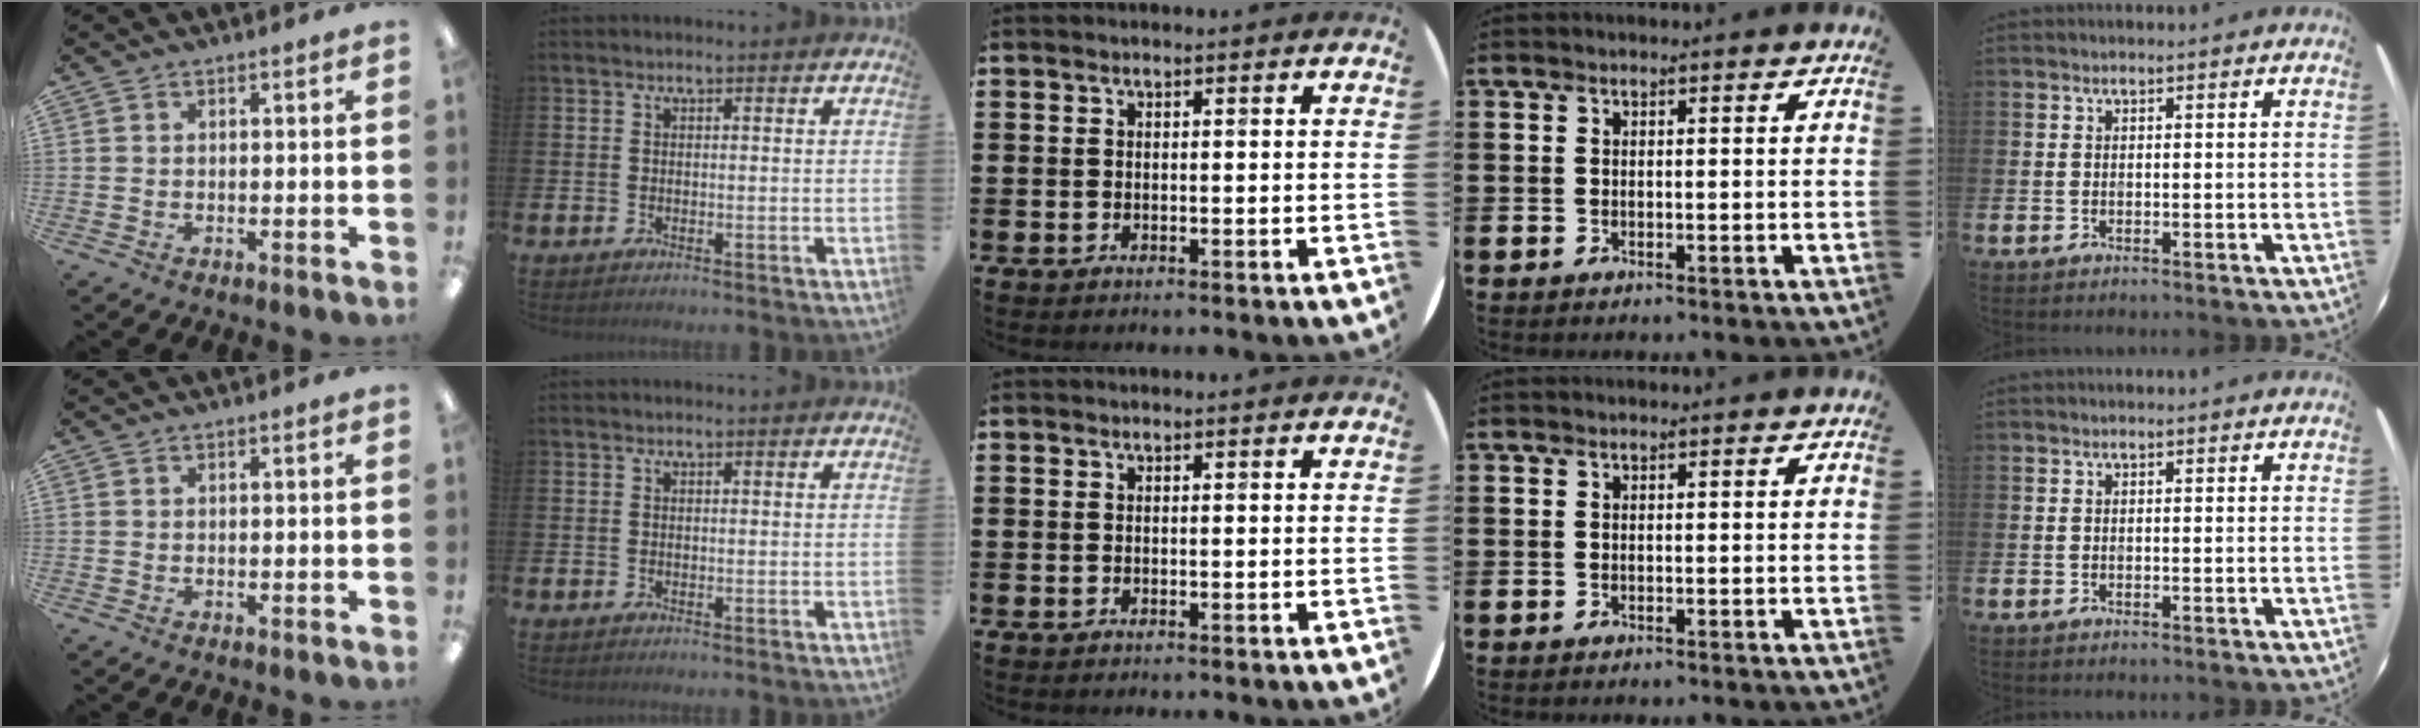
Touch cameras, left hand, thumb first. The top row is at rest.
{}